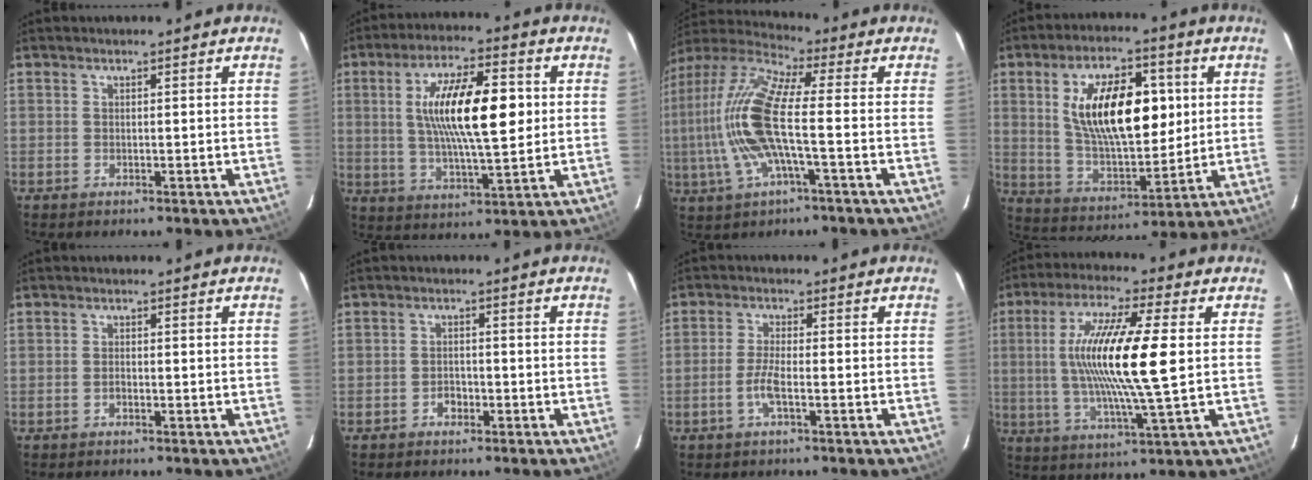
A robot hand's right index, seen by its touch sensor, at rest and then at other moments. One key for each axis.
{"total": 15.3, "fx": 2.2, "fy": 4.3, "fz": 14.5, "tx": -0.257, "ty": 0.009, "tz": 0.041}
{"total": 16.0, "fx": -1.1, "fy": 3.3, "fz": 15.6, "tx": -0.318, "ty": 0.004, "tz": -0.028}
{"total": 18.0, "fx": 4.1, "fy": 8.5, "fz": 15.4, "tx": -0.262, "ty": 0.010, "tz": 0.083}
{"total": 0.9, "fx": -0.5, "fy": 0.5, "fz": 0.6, "tx": -0.013, "ty": 0.003, "tz": -0.011}
{"total": 2.1, "fx": -1.3, "fy": 1.4, "fz": 0.8, "tx": -0.016, "ty": 0.006, "tz": -0.020}
{"total": 3.7, "fx": -1.6, "fy": 0.4, "fz": 3.4, "tx": -0.075, "ty": -0.001, "tz": -0.035}
{"total": 16.6, "fx": 1.5, "fy": 1.4, "fz": 16.5, "tx": -0.304, "ty": -0.003, "tz": 0.026}